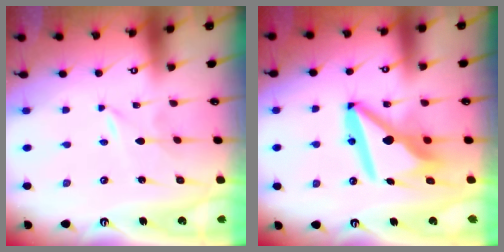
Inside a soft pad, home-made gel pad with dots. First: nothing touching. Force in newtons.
{"total": 13.9, "press": 13.8, "slide": 1.5}